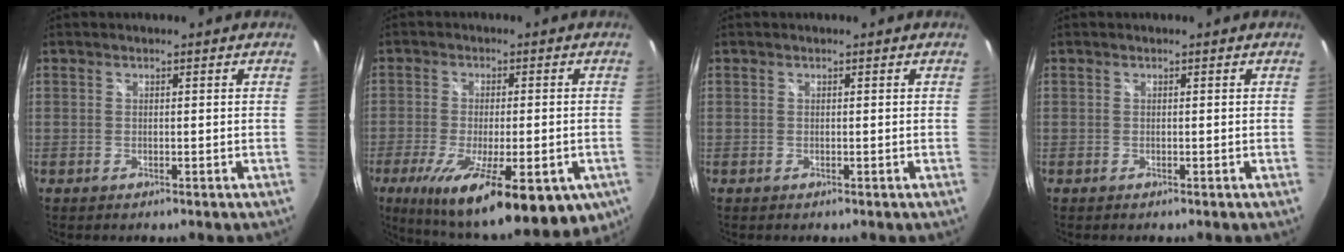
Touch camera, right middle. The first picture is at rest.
{"total": 22.5, "force": [-12.2, 6.6, 17.8], "torque": [-0.300, -0.077, -0.172]}
{"total": 0.0}
{"total": 0.0}